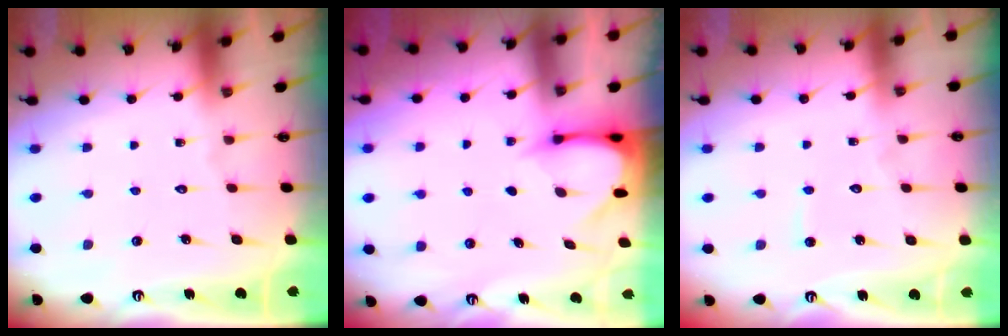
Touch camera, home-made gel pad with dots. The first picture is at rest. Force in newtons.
{"total": 3.8, "press": 3.8, "slide": 0.3}
{"total": 4.7, "press": 4.7, "slide": 0.5}